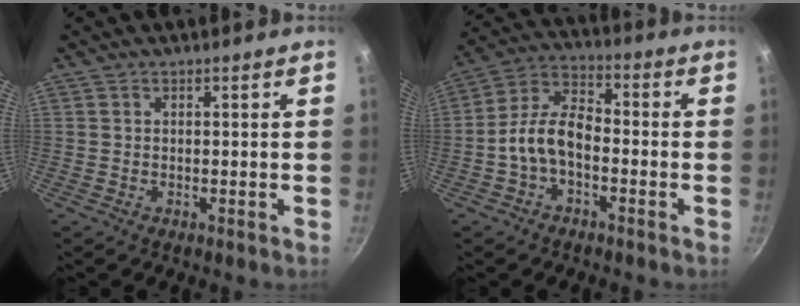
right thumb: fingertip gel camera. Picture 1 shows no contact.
{"total": 9.6, "force": [-2.7, 5.8, 7.2], "torque": [-0.121, 0.044, -0.064]}